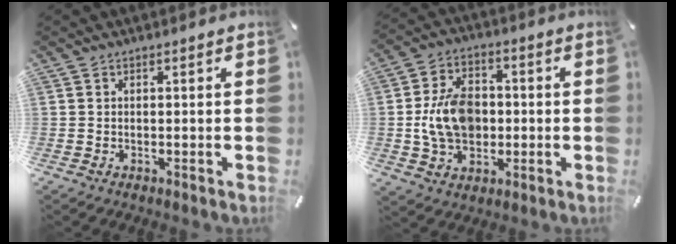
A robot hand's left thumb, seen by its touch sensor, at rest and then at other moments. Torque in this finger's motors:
{"motor_torque": [1.27, 1.30, 1.50, 0.11, 0.52]}